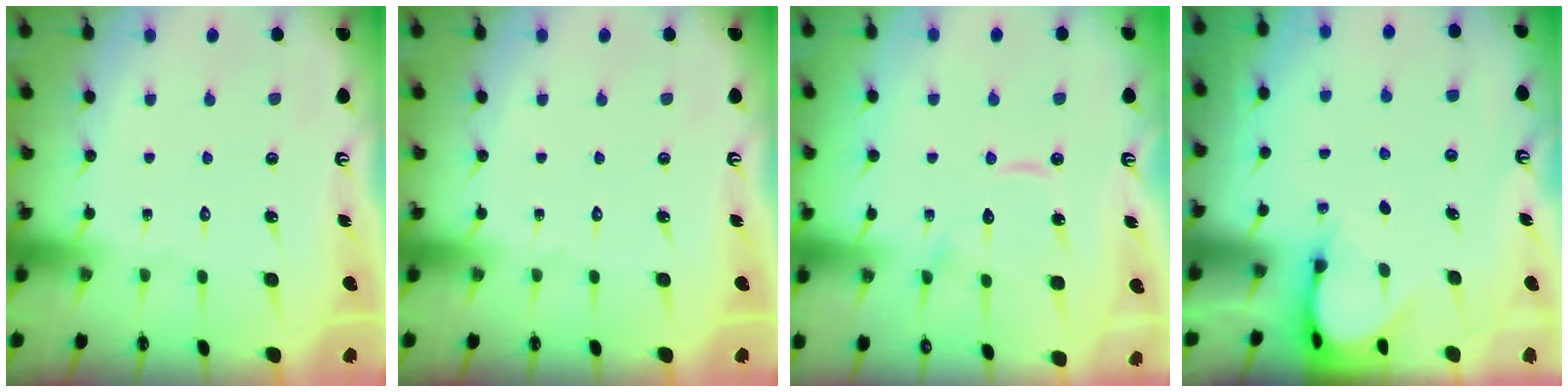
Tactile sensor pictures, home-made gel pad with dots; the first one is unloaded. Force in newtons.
{"total": 0.0}
{"total": 11.2, "press": 11.1, "slide": 1.1}
{"total": 3.9, "press": 3.9, "slide": 0.3}